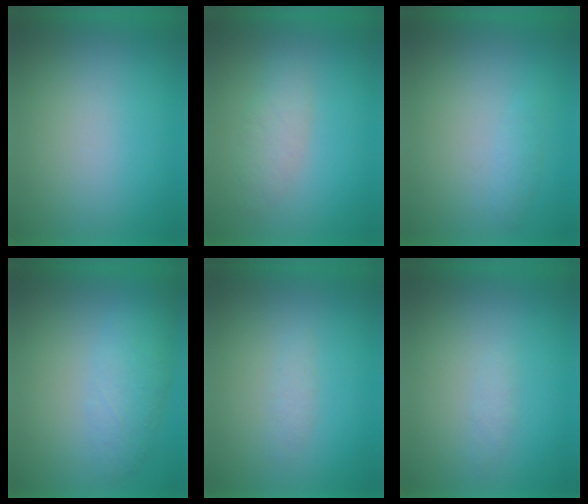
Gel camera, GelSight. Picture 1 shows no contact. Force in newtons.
{"total": 2.7}
{"total": 1.4}
{"total": 3.9}
{"total": 1.4}
{"total": 1.2}